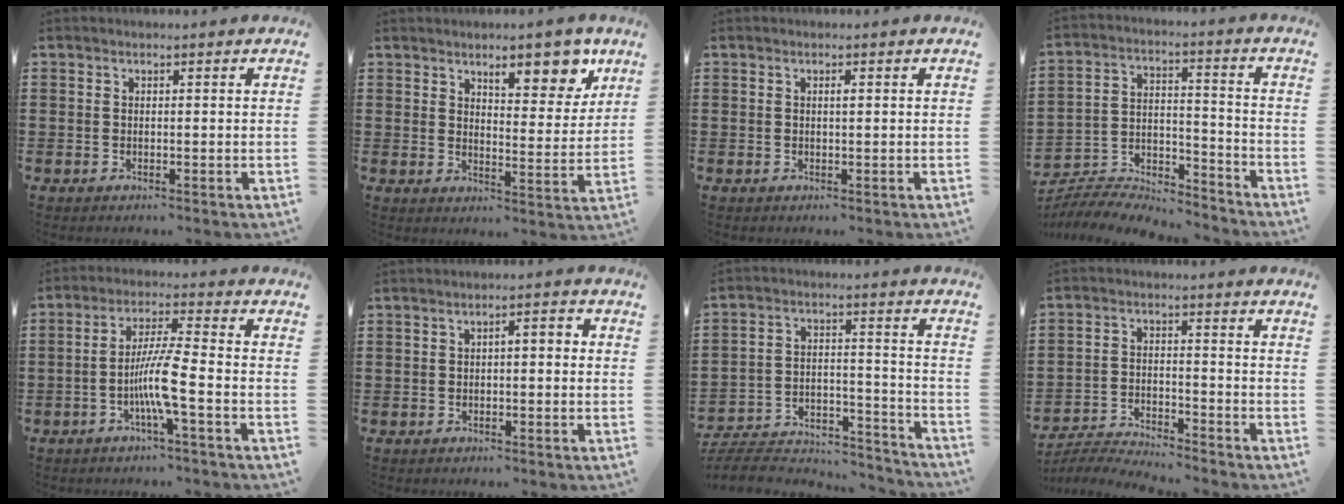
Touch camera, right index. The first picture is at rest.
{"total": 8.3, "force": [5.9, 2.7, 5.1], "torque": [-0.066, -0.020, 0.096]}
{"total": 0.6, "force": [0.1, 0.1, 0.6], "torque": [-0.012, -0.001, 0.003]}
{"total": 6.1, "force": [-6.0, 0.8, 0.9], "torque": [-0.027, 0.002, -0.123]}
{"total": 7.6, "force": [-2.5, 0.4, 7.1], "torque": [-0.142, -0.009, -0.053]}
{"total": 1.7, "force": [-0.5, 0.5, 1.5], "torque": [-0.030, 0.002, -0.012]}
{"total": 6.0, "force": [-5.6, 1.6, 1.6], "torque": [-0.031, 0.006, -0.112]}
{"total": 4.4, "force": [-4.4, 0.1, 0.5], "torque": [-0.020, 0.000, -0.093]}